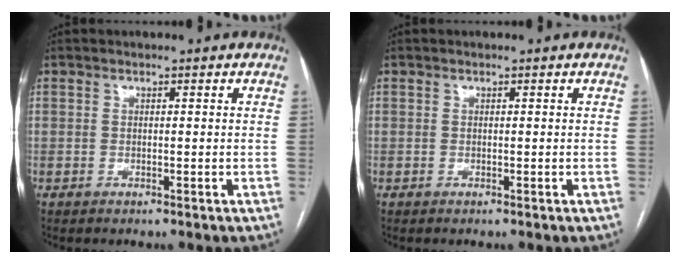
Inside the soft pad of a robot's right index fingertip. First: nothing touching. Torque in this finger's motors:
{"motor_torque": [0.00, 0.00, 0.00, 0.01]}